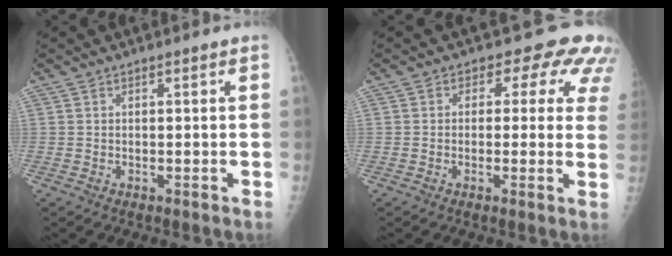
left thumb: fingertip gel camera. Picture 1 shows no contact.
{"total": 9.7, "force": [4.5, 6.1, 6.0], "torque": [-0.019, -0.008, 0.030]}